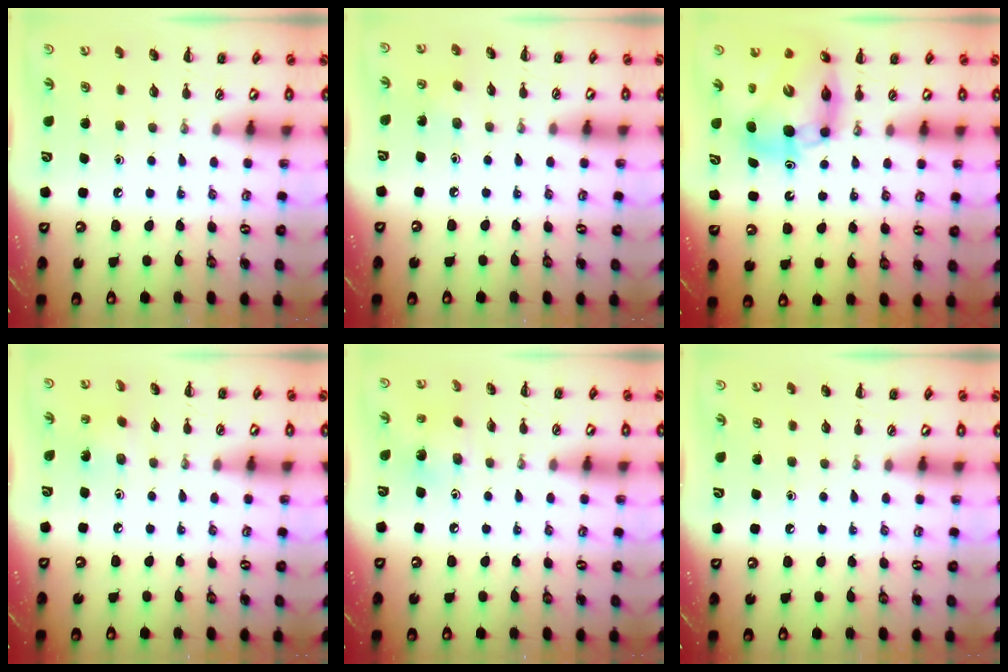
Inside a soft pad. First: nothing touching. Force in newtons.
{"total": 2.9, "press": 2.8, "slide": 0.9}
{"total": 11.2, "press": 10.8, "slide": 3.1}
{"total": 2.1, "press": 2.0, "slide": 0.8}
{"total": 3.5, "press": 3.5, "slide": 0.6}
{"total": 0.0}